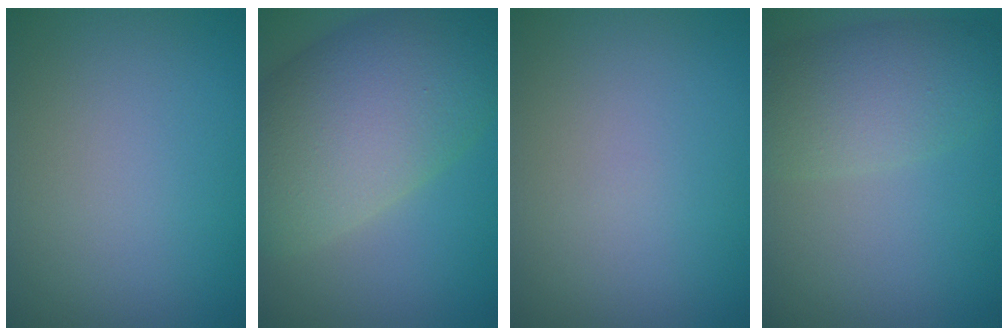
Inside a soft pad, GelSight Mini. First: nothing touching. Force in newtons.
{"total": 11.8, "press": 11.8, "slide": 0.5}
{"total": 0.0}
{"total": 5.2, "press": 5.2, "slide": 0.3}